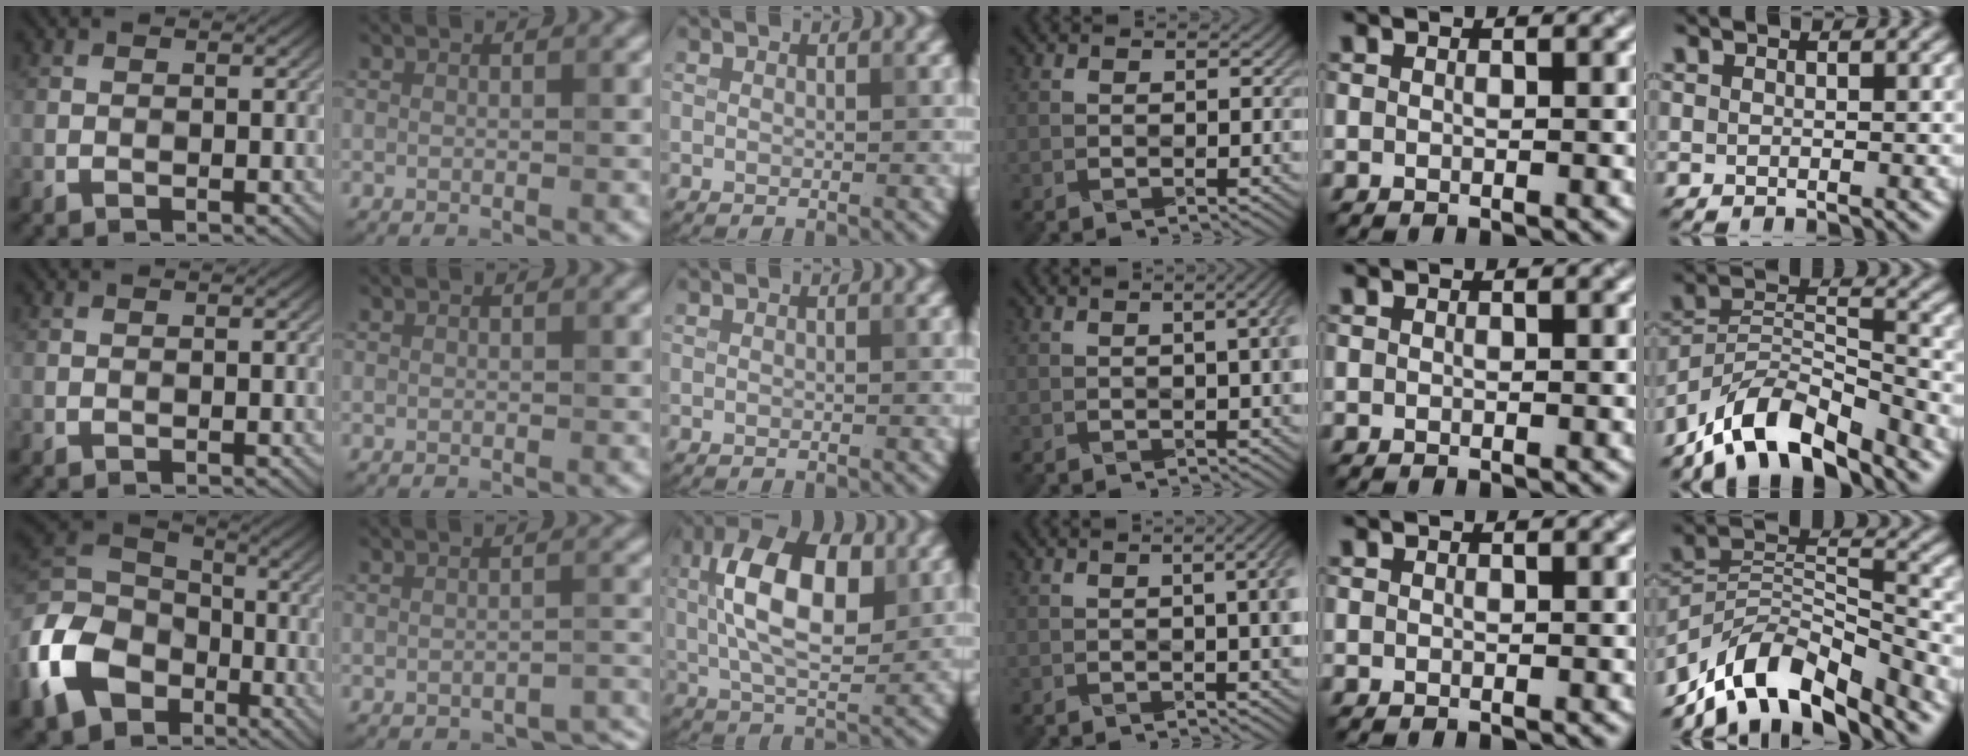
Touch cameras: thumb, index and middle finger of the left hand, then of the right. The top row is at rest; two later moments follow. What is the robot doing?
{"motion": "wrap", "object": "ribbon"}